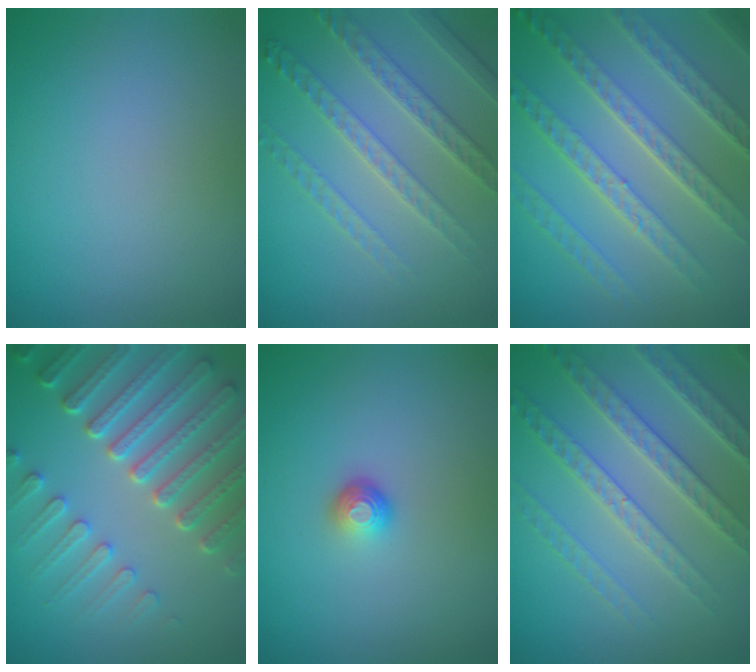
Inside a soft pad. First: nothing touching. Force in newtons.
{"total": 4.1, "press": 4.0, "slide": 0.9}
{"total": 8.0, "press": 5.6, "slide": 5.8}
{"total": 7.2, "press": 5.7, "slide": 4.4}
{"total": 1.5, "press": 1.1, "slide": 1.1}
{"total": 6.1, "press": 4.9, "slide": 3.5}